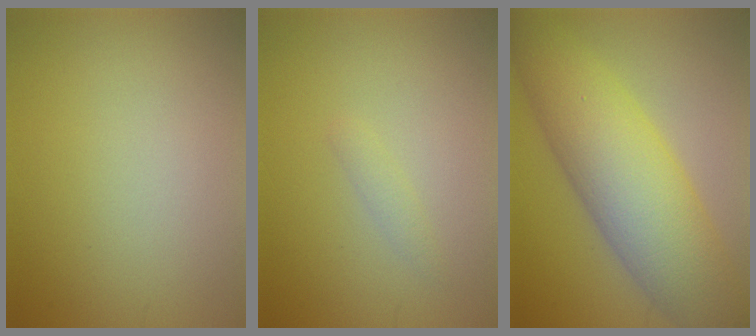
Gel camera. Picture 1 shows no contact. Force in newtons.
{"total": 0.9, "press": 0.9, "slide": 0.0}
{"total": 9.9, "press": 9.9, "slide": 0.2}